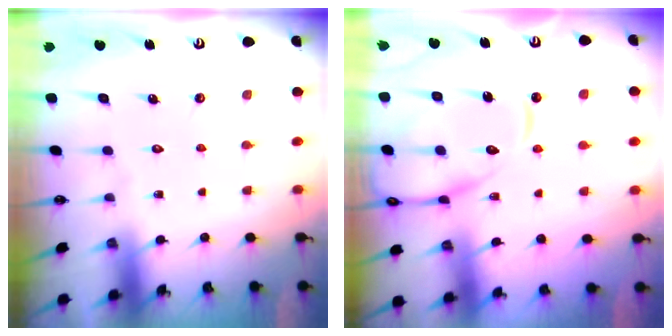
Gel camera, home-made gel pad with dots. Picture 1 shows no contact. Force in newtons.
{"total": 13.1, "press": 13.0, "slide": 1.3}